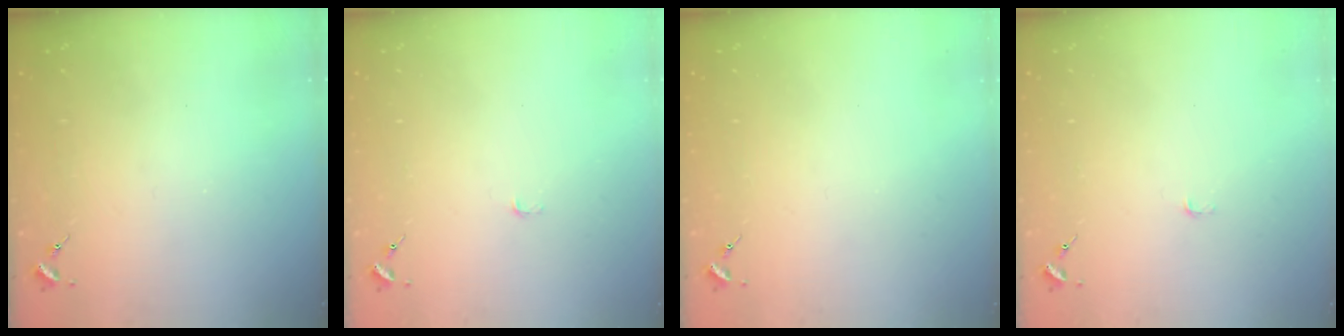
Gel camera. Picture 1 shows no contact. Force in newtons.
{"total": 3.0, "press": 3.0, "slide": 0.3}
{"total": 0.0}
{"total": 3.0, "press": 3.0, "slide": 0.3}